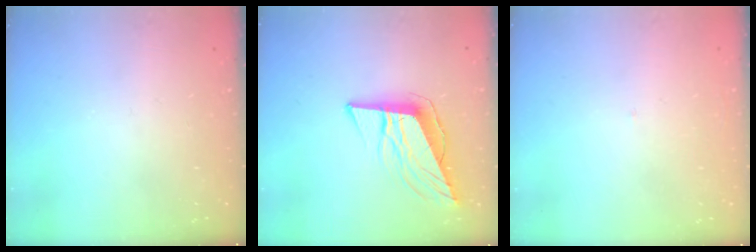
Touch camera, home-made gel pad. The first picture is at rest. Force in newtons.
{"total": 11.4, "press": 10.8, "slide": 3.6}
{"total": 1.7, "press": 1.6, "slide": 0.1}